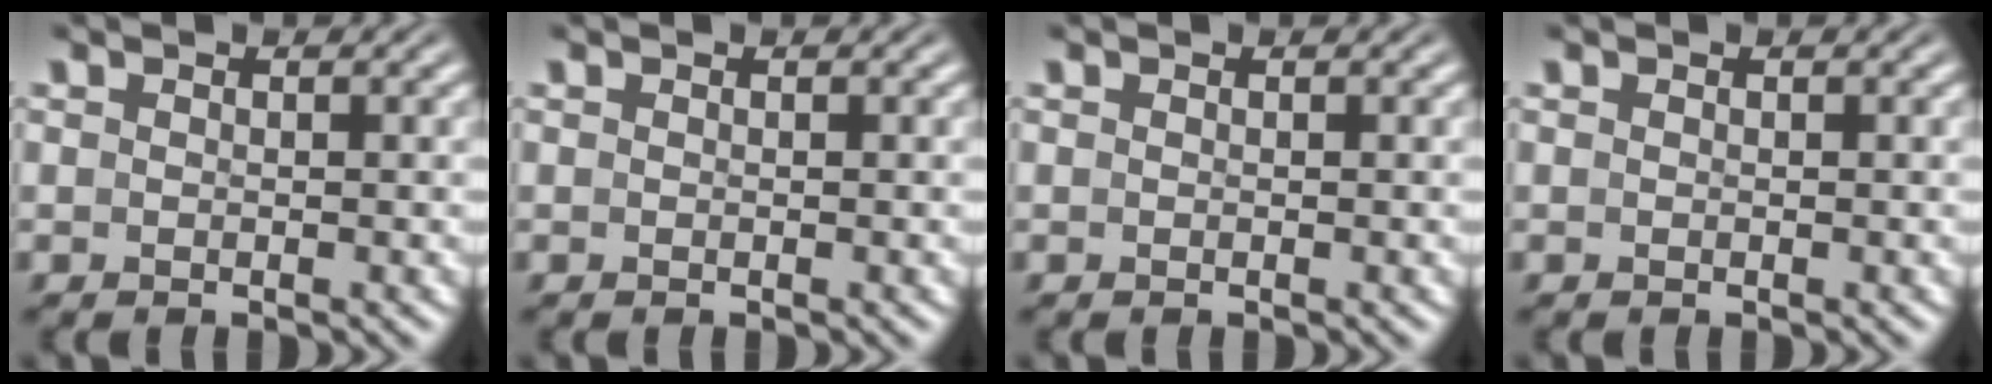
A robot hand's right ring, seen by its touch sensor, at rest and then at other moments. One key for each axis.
{"total": 0.0}
{"total": 0.0}
{"total": 0.0}